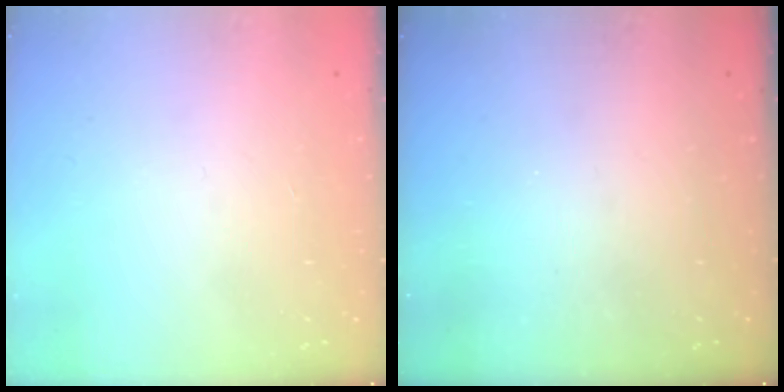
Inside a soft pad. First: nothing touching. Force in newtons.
{"total": 0.0}